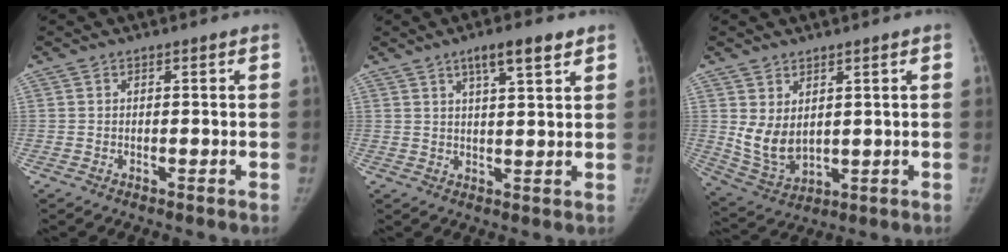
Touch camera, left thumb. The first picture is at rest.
{"total": 6.5, "force": [3.9, 1.4, 4.9], "torque": [-0.073, -0.015, 0.063]}
{"total": 7.4, "force": [1.8, 4.9, 5.3], "torque": [-0.088, -0.021, 0.057]}